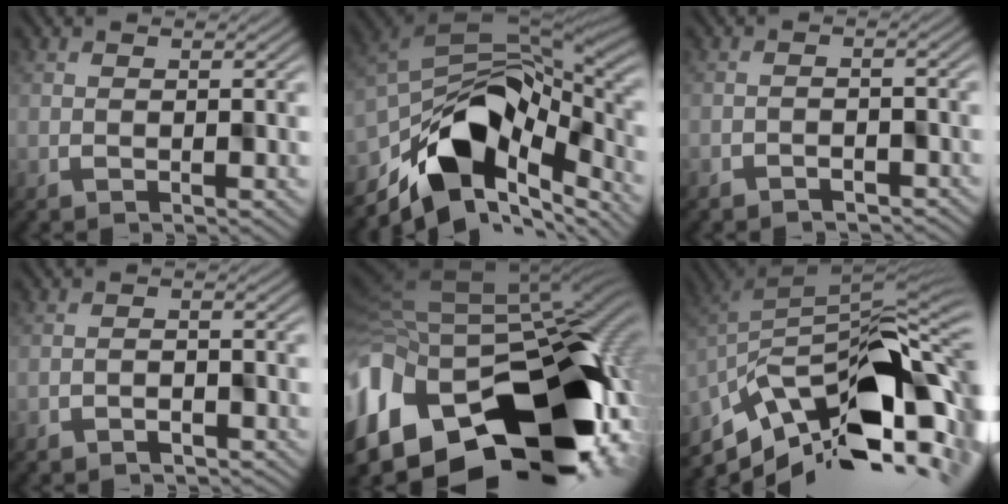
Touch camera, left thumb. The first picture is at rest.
{"total": 13.0, "force": [-5.9, 8.3, 8.1], "torque": [-0.151, -0.026, -0.102]}
{"total": 1.9, "force": [-1.9, 0.4, -0.2], "torque": [-0.003, -0.006, -0.024]}
{"total": 1.4, "force": [-1.3, 0.3, -0.5], "torque": [0.001, -0.005, -0.017]}
{"total": 18.8, "force": [-8.3, 11.6, 12.3], "torque": [-0.260, -0.055, -0.101]}
{"total": 12.9, "force": [-6.4, 6.4, 9.2], "torque": [-0.175, -0.015, -0.103]}